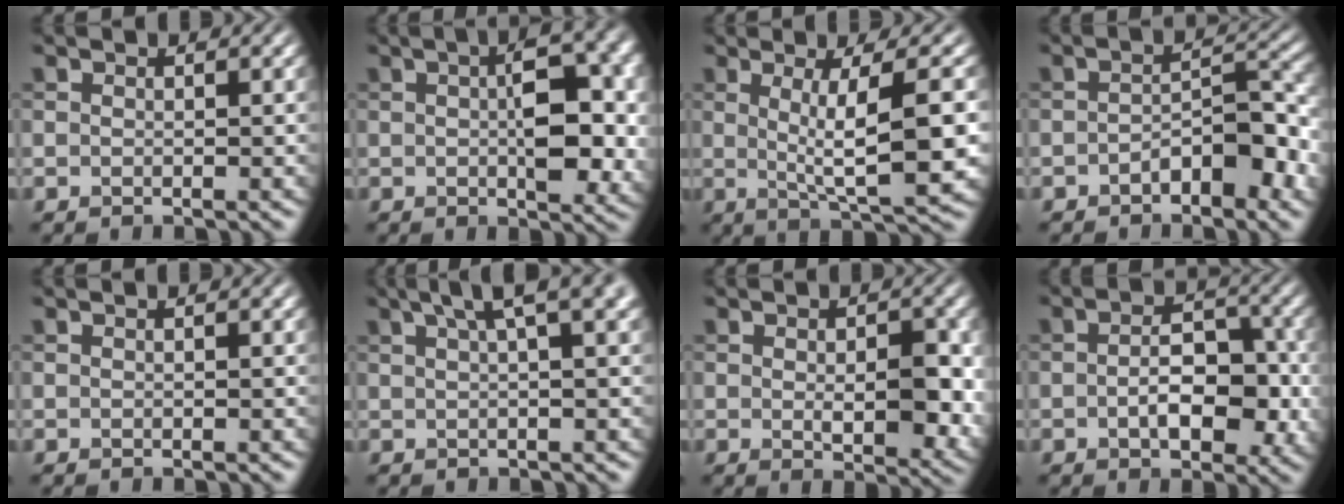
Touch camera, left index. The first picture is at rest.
{"total": 7.8, "force": [0.6, 3.4, 7.0], "torque": [-0.099, 0.001, 0.010]}
{"total": 7.4, "force": [0.5, 1.5, 7.2], "torque": [-0.106, -0.001, 0.013]}
{"total": 4.5, "force": [-1.8, 2.1, 3.5], "torque": [-0.050, 0.012, -0.029]}
{"total": 0.0}
{"total": 5.9, "force": [3.2, 1.4, 4.8], "torque": [-0.054, 0.023, 0.047]}
{"total": 6.2, "force": [-0.2, 3.0, 5.3], "torque": [-0.069, -0.013, 0.004]}
{"total": 5.7, "force": [-1.0, 3.0, 4.7], "torque": [-0.074, -0.003, -0.015]}